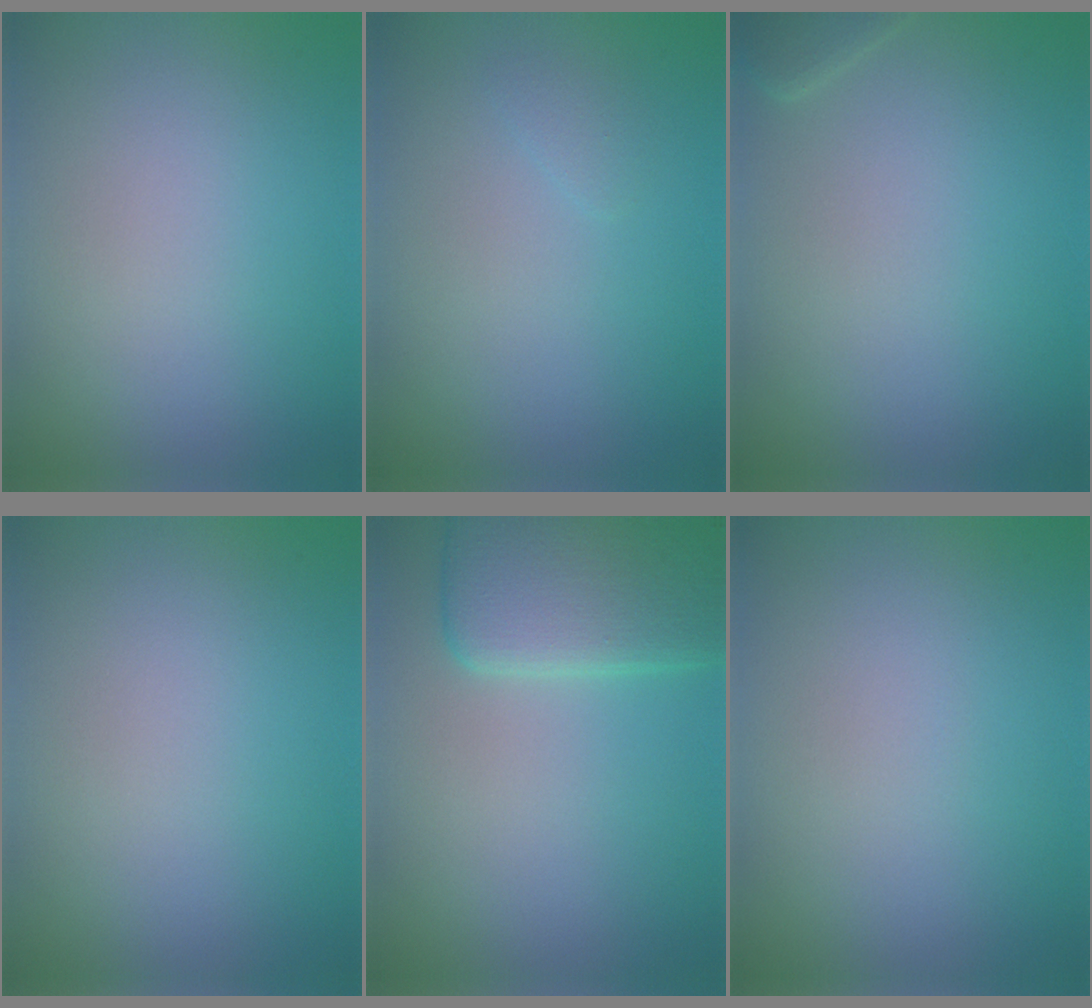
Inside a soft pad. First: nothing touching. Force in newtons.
{"total": 0.6, "press": 0.6, "slide": 0.1}
{"total": 1.2, "press": 1.2, "slide": 0.1}
{"total": 0.0}
{"total": 6.8, "press": 6.8, "slide": 0.5}
{"total": 0.0}